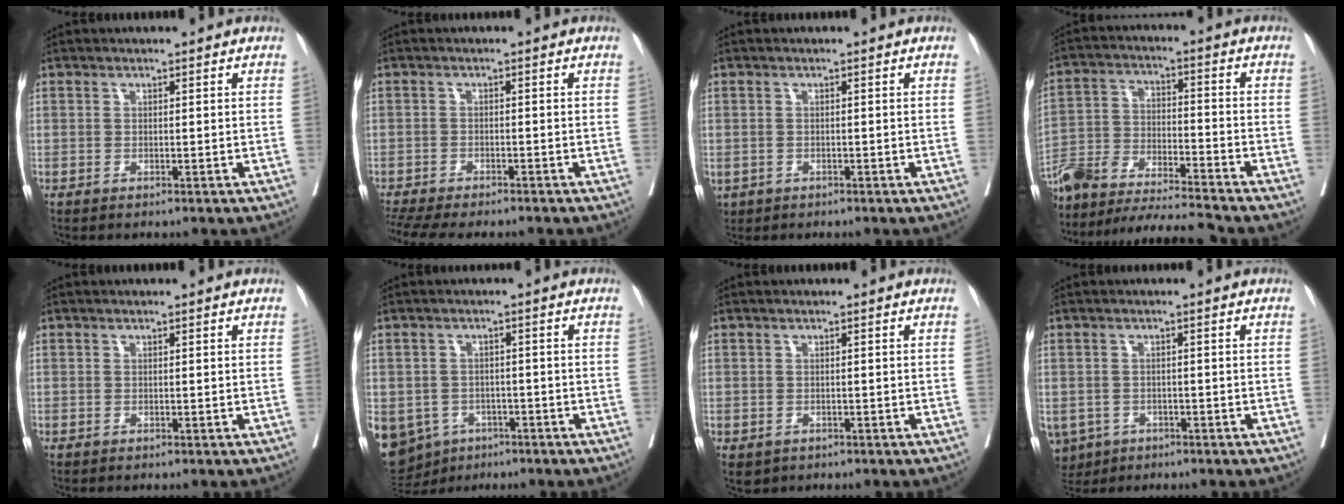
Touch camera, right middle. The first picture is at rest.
{"total": 11.6, "force": [-10.1, 2.3, 5.3], "torque": [-0.091, -0.007, -0.143]}
{"total": 2.4, "force": [-1.3, 1.9, 0.8], "torque": [-0.019, -0.002, -0.016]}
{"total": 20.0, "force": [-18.6, 0.5, 7.4], "torque": [-0.174, -0.015, -0.317]}
{"total": 0.0}
{"total": 15.4, "force": [-7.0, 12.6, 5.5], "torque": [-0.169, 0.000, -0.089]}
{"total": 2.0, "force": [-1.1, 1.6, 0.7], "torque": [-0.007, -0.001, -0.009]}
{"total": 7.3, "force": [-3.7, 5.9, 2.2], "torque": [-0.060, -0.001, -0.054]}